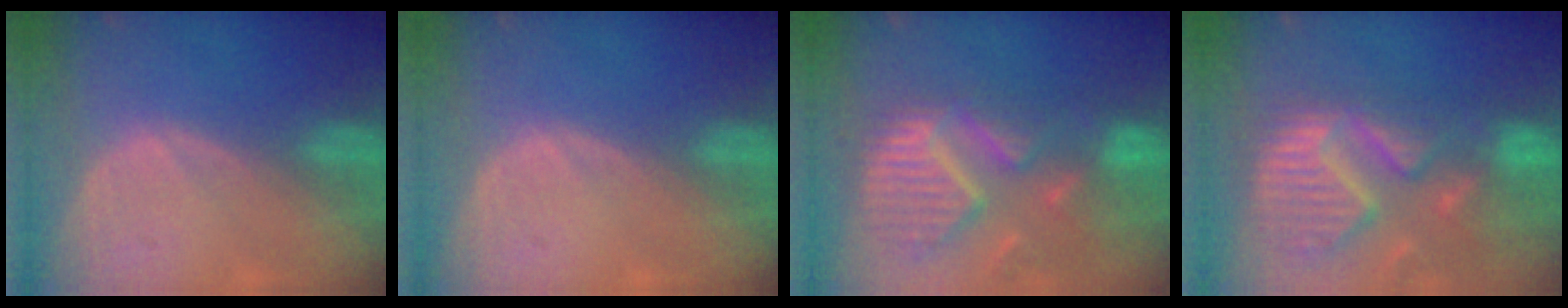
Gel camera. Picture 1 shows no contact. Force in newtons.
{"total": 0.0}
{"total": 12.9, "press": 10.9, "slide": 7.0}
{"total": 13.9, "press": 11.8, "slide": 7.3}